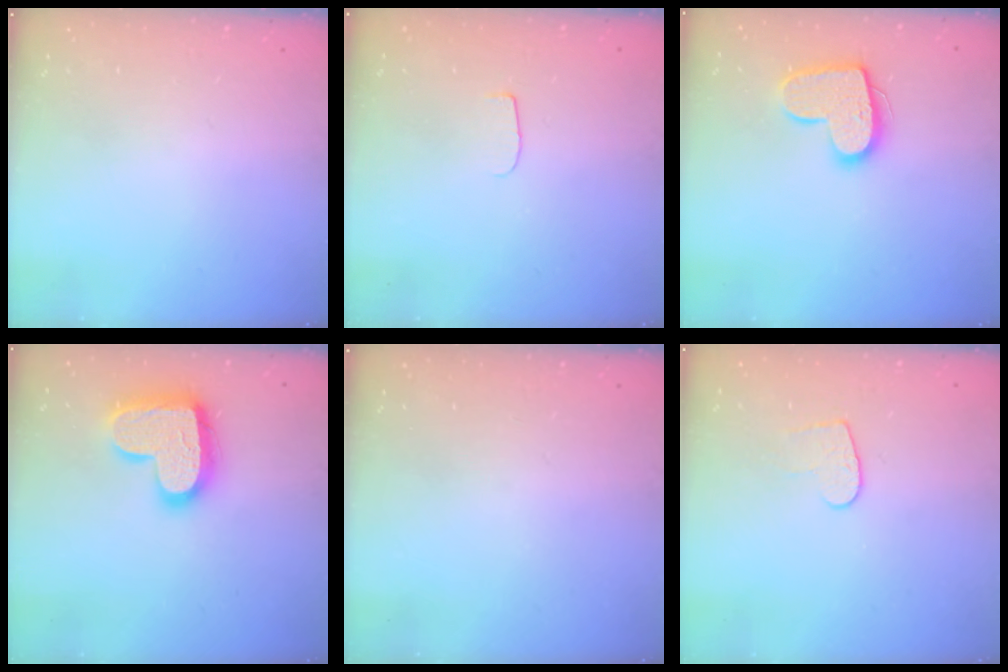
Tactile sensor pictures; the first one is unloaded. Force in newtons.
{"total": 4.5, "press": 4.4, "slide": 0.5}
{"total": 14.5, "press": 14.5, "slide": 0.9}
{"total": 19.4, "press": 19.3, "slide": 1.4}
{"total": 0.0}
{"total": 6.7, "press": 6.7, "slide": 0.4}